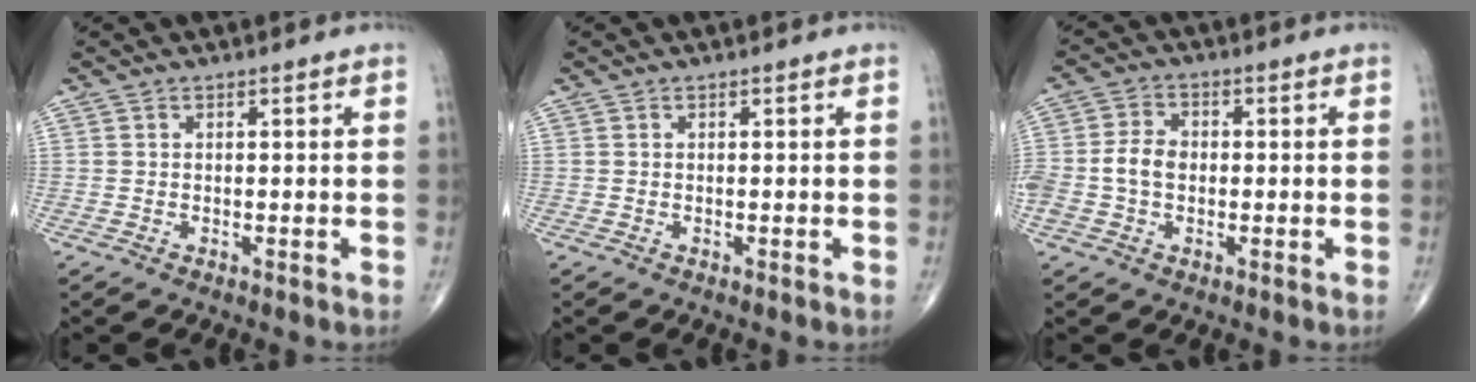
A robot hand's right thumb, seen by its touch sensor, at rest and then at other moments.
{"total": 0.0}
{"total": 6.0, "force": [-0.7, 4.4, 4.0], "torque": [-0.084, 0.018, -0.015]}